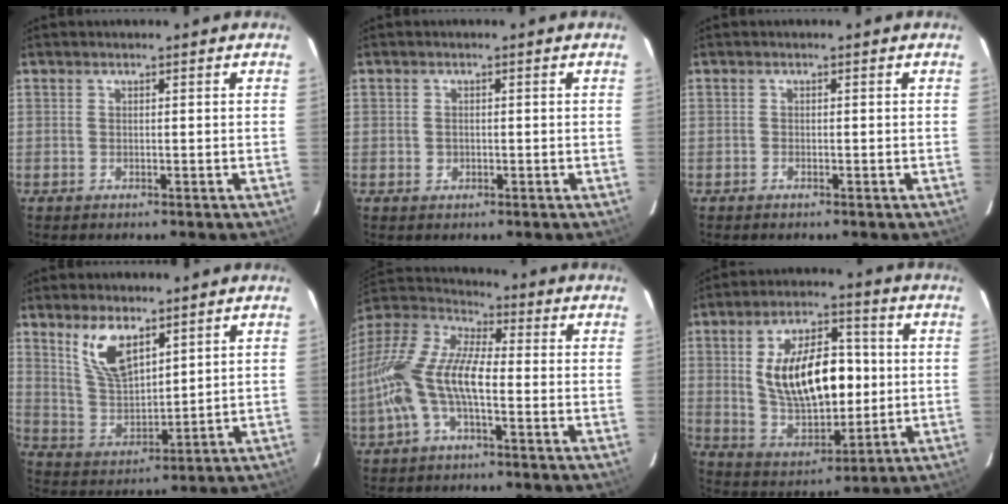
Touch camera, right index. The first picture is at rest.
{"total": 1.3, "force": [-0.2, 1.2, 0.4], "torque": [-0.005, 0.002, -0.003]}
{"total": 0.5, "force": [-0.5, 0.3, 0.1], "torque": [-0.004, 0.001, -0.009]}
{"total": 9.5, "force": [5.8, 4.0, 6.5], "torque": [-0.124, 0.002, 0.124]}
{"total": 17.8, "force": [-3.9, 7.3, 15.7], "torque": [-0.319, -0.001, -0.084]}
{"total": 18.0, "force": [1.5, 9.1, 15.4], "torque": [-0.274, 0.011, 0.045]}